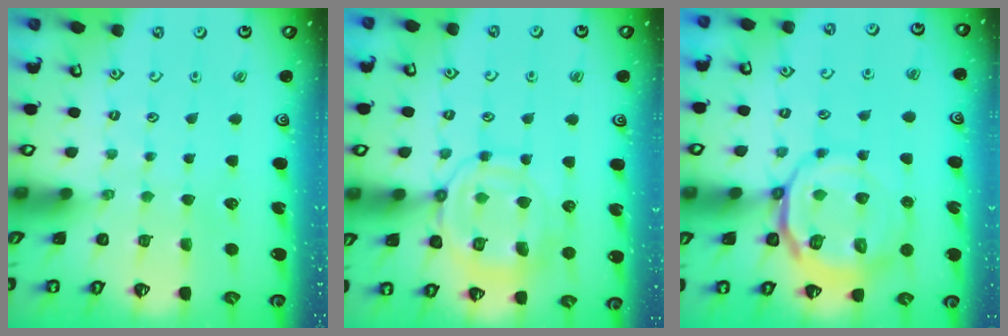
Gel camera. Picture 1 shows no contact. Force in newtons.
{"total": 14.4, "press": 14.4, "slide": 1.4}
{"total": 12.6, "press": 12.4, "slide": 2.4}